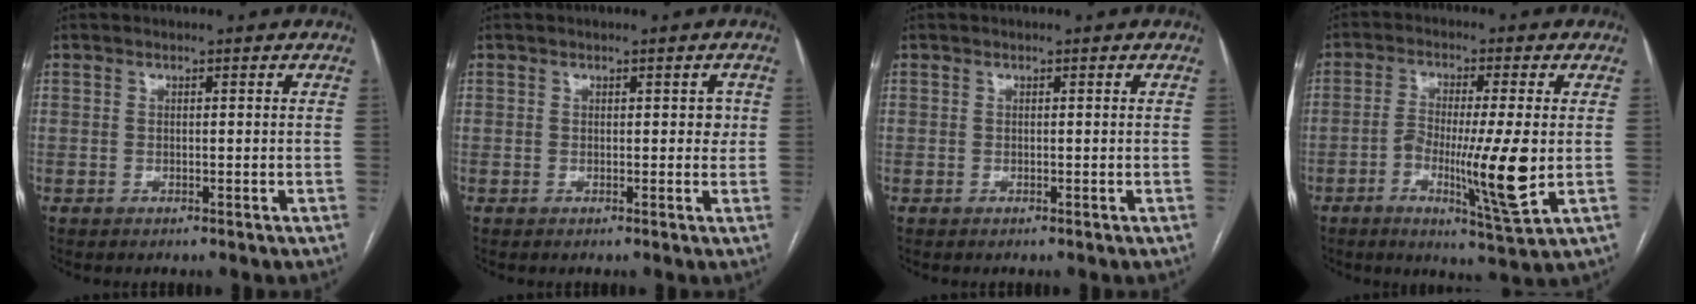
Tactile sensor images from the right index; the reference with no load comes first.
{"total": 1.7, "force": [0.3, 1.2, 1.3], "torque": [-0.009, 0.009, 0.002]}
{"total": 0.0}
{"total": 10.7, "force": [-2.0, 0.3, 10.5], "torque": [-0.183, -0.021, -0.037]}